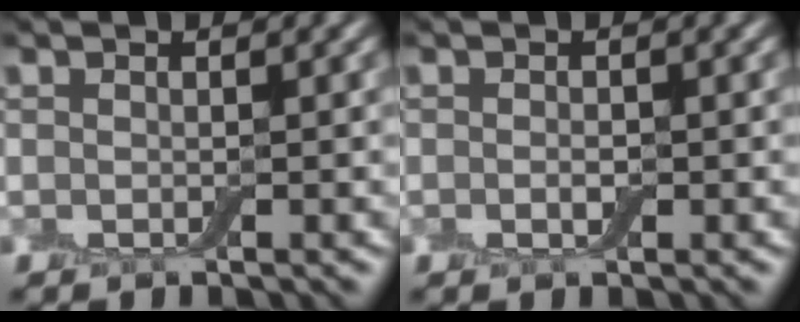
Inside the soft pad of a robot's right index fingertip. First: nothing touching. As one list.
[{"total": 0.9, "force": [-0.1, 0.5, 0.7], "torque": [-0.014, -0.001, -0.003]}]